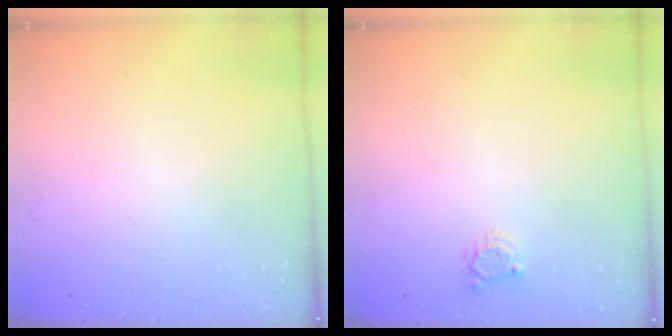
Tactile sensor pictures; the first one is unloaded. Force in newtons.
{"total": 3.4, "press": 3.4, "slide": 0.5}